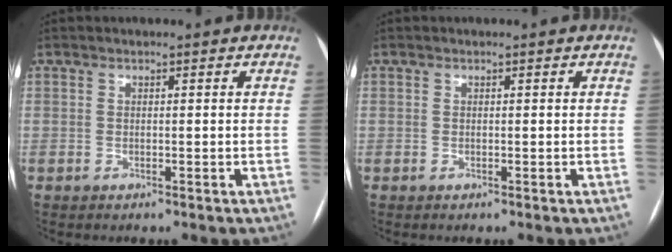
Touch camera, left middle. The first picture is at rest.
{"total": 0.0}